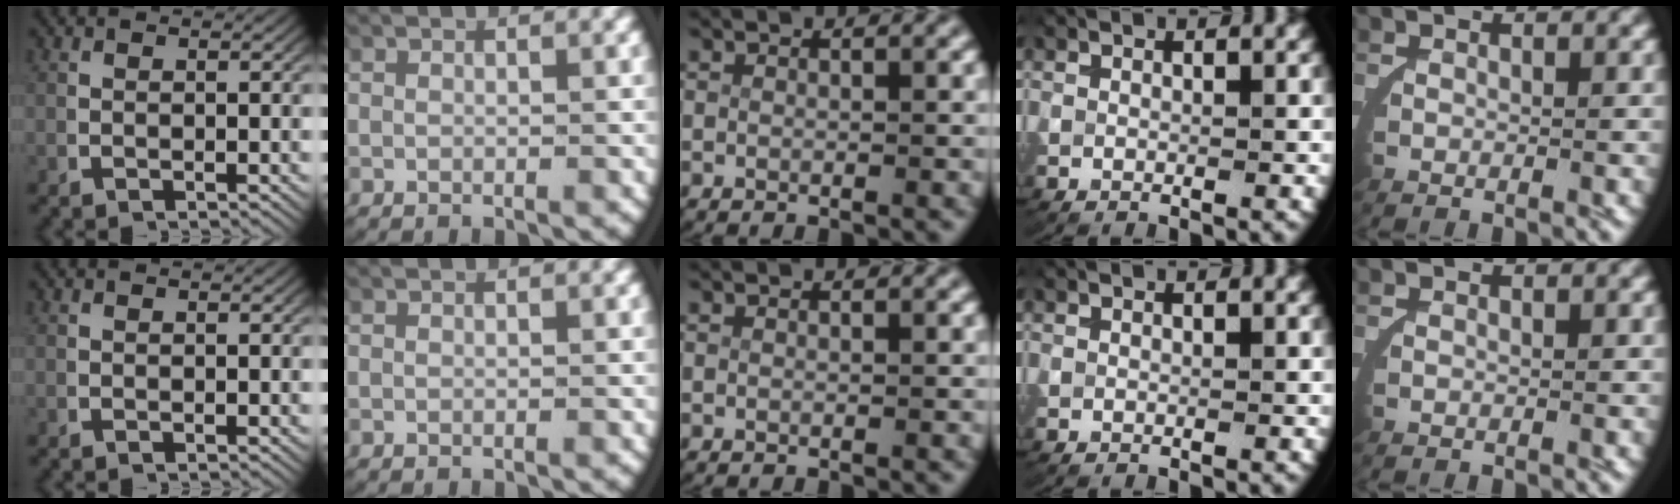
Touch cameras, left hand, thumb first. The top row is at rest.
{}